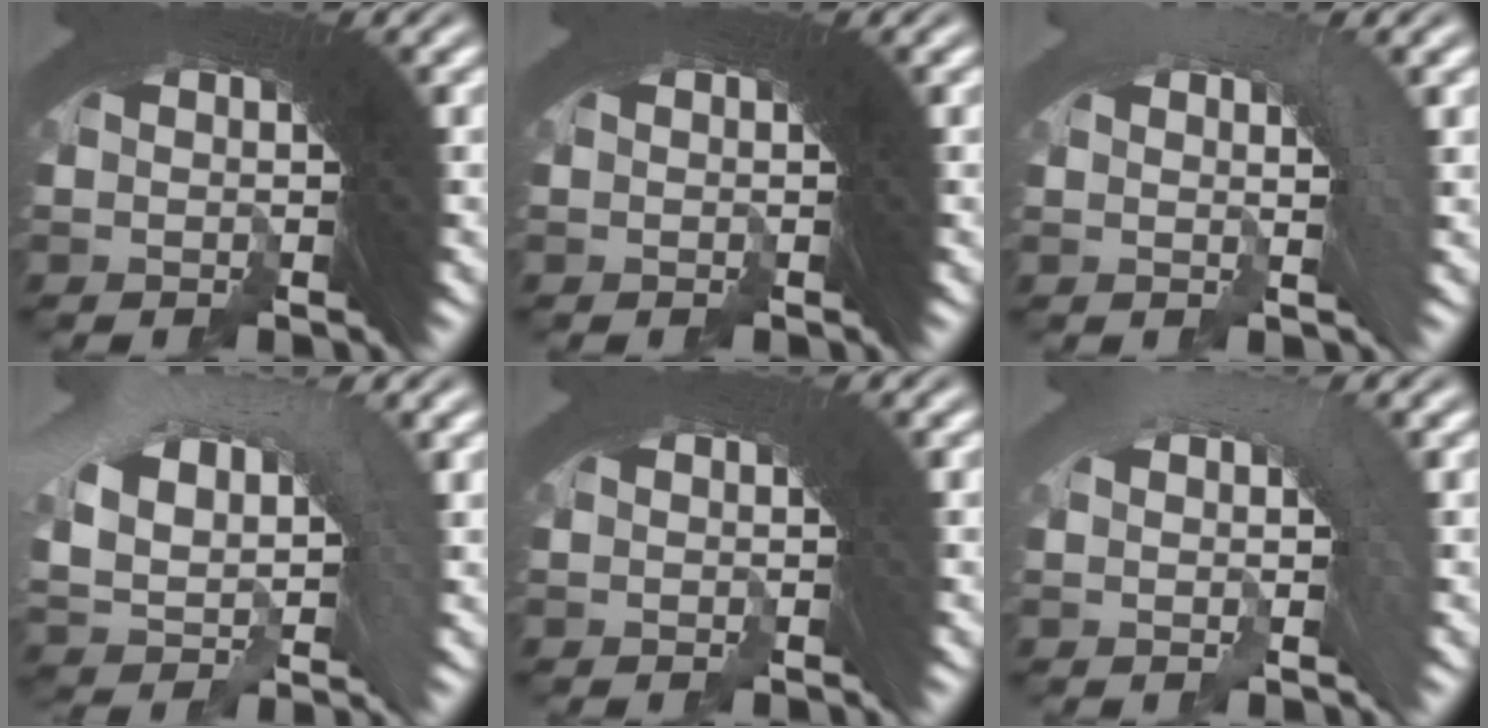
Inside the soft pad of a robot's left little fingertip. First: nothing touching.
{"total": 0.0}
{"total": 2.5, "force": [-2.3, -0.1, -0.9], "torque": [0.023, -0.002, -0.036]}
{"total": 6.1, "force": [-2.6, 5.1, 2.1], "torque": [-0.060, -0.011, -0.040]}
{"total": 1.8, "force": [-0.7, -0.8, -1.4], "torque": [0.017, -0.006, -0.006]}
{"total": 2.4, "force": [-2.2, 0.3, -0.7], "torque": [0.019, 0.000, -0.035]}